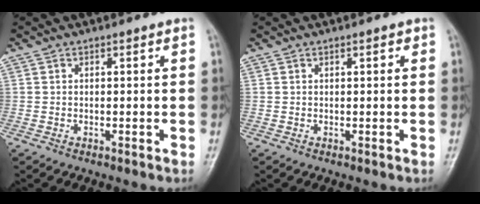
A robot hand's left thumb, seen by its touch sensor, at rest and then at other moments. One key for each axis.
{"total": 0.8, "fx": 0.4, "fy": 0.3, "fz": 0.6, "tx": -0.009, "ty": 0.000, "tz": 0.004}